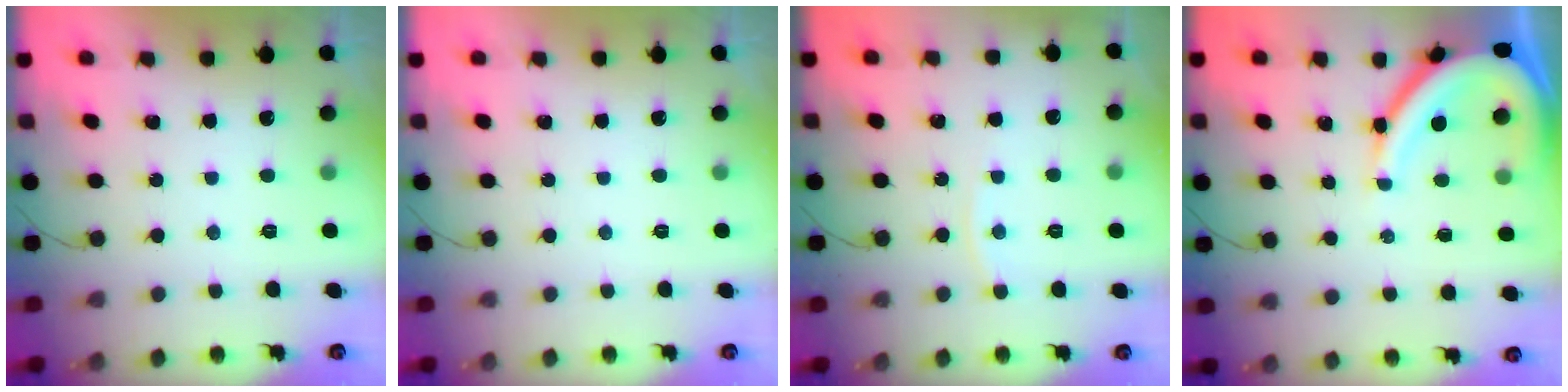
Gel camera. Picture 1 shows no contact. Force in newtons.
{"total": 0.0}
{"total": 3.7, "press": 3.7, "slide": 0.5}
{"total": 13.2, "press": 13.2, "slide": 1.4}